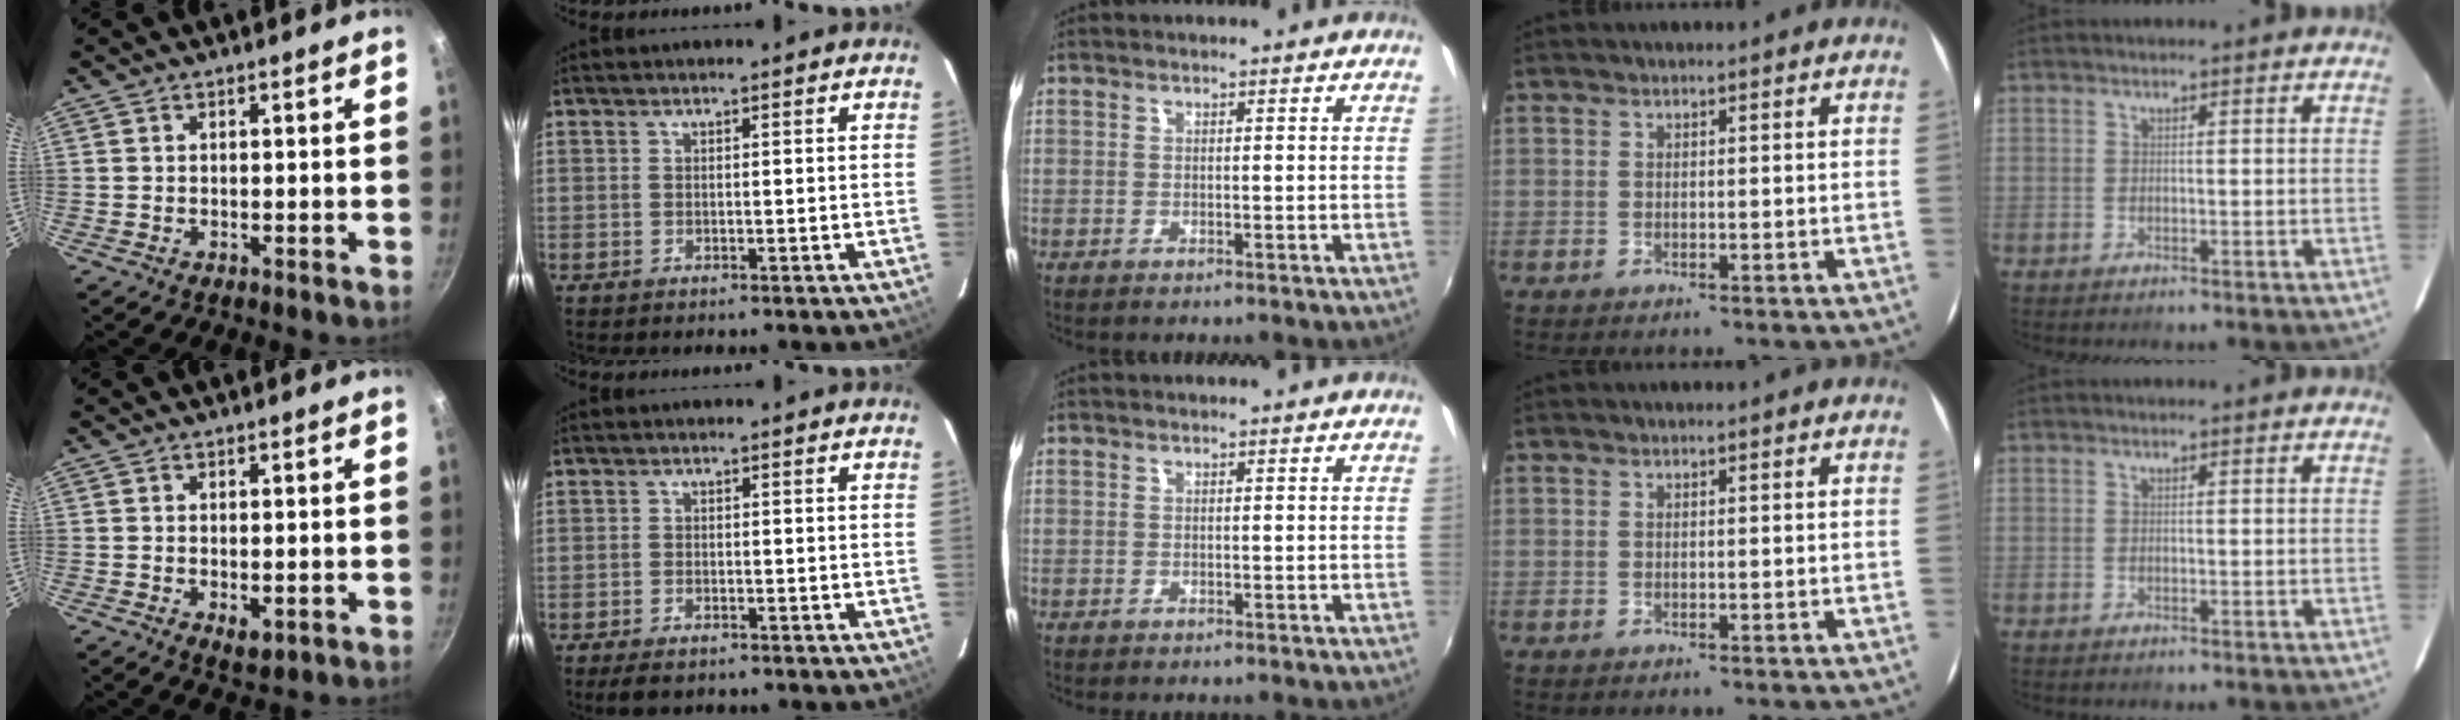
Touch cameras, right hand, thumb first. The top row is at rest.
{"thumb": {"total": 3.0, "force": [-0.6, 1.6, 2.4], "torque": [-0.037, -0.012, -0.006]}, "index": {"total": 4.0, "force": [-3.1, 1.5, 2.0], "torque": [-0.050, -0.012, -0.050]}}